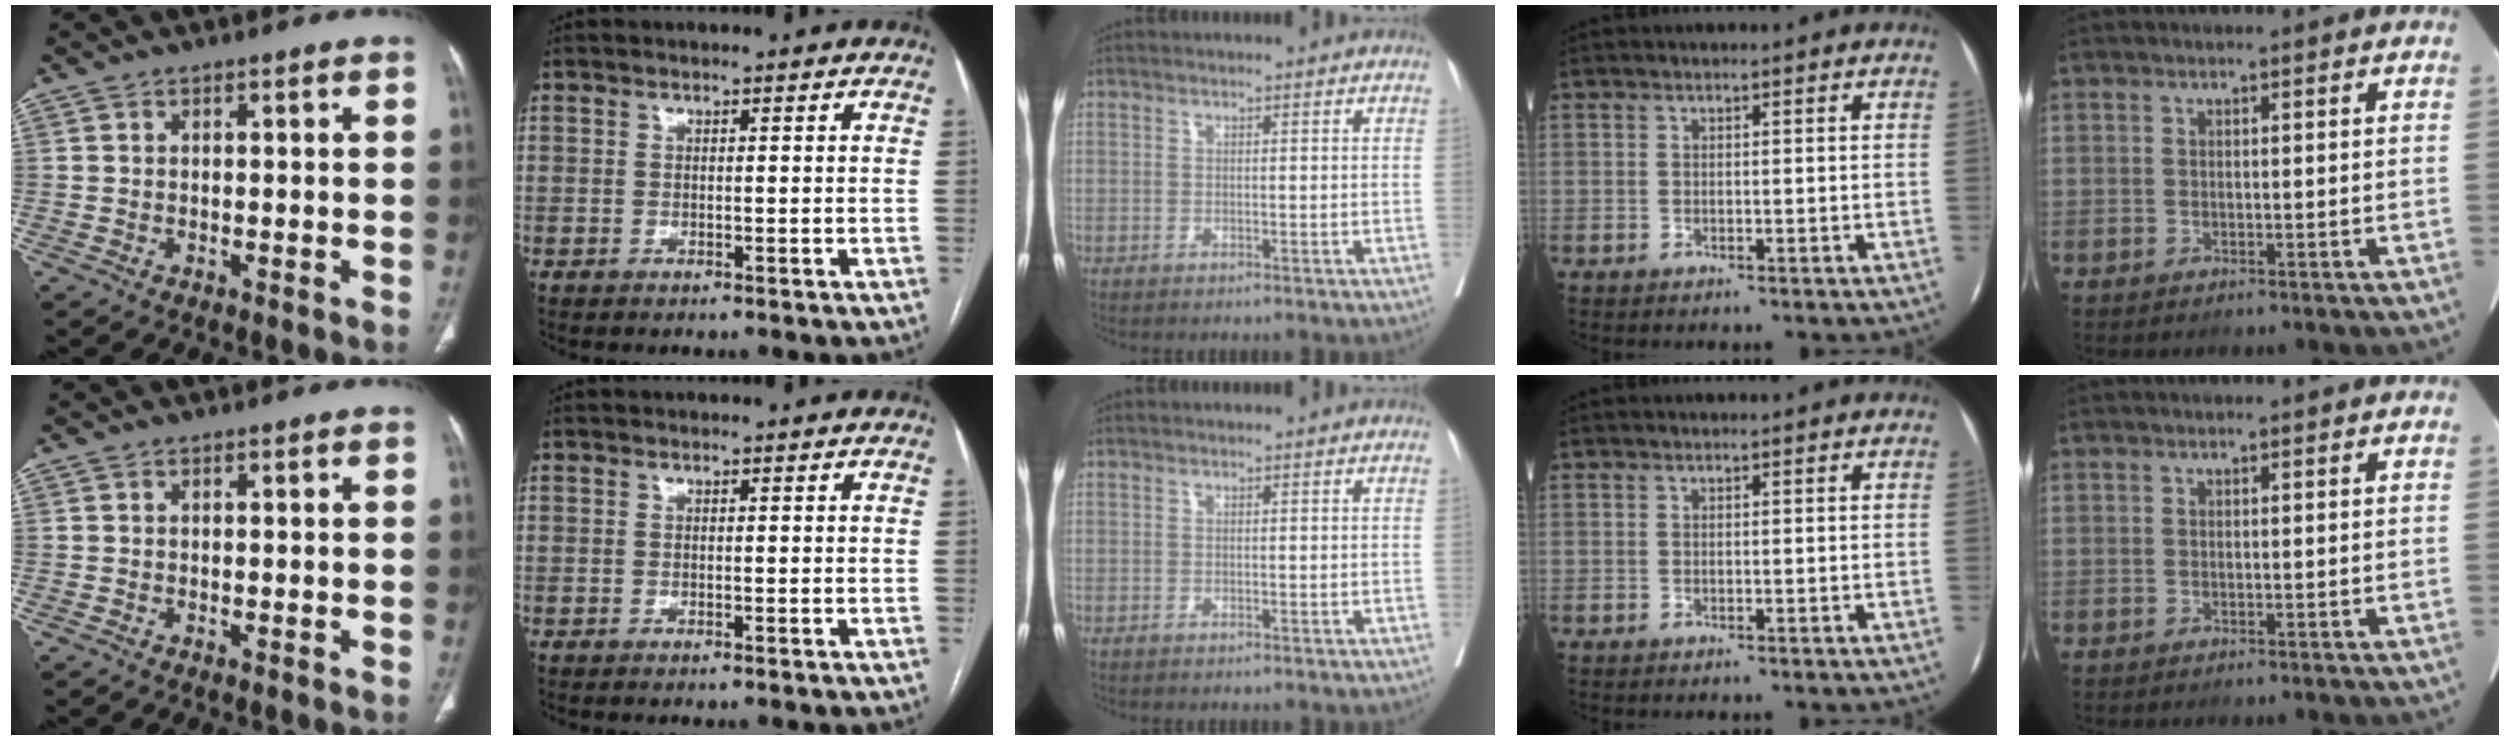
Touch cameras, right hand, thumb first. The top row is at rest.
{}